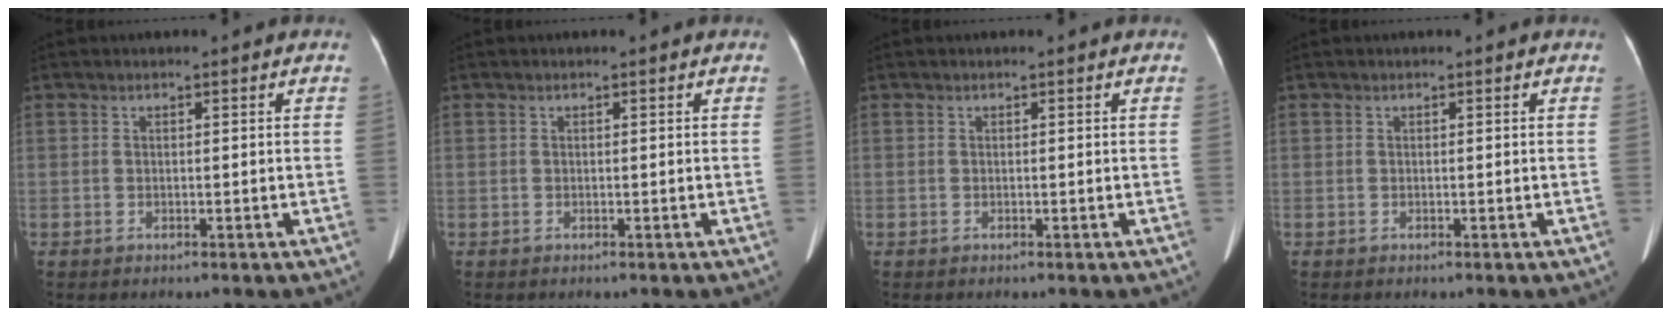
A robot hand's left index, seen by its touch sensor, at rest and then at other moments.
{"total": 0.0}
{"total": 0.0}
{"total": 0.0}